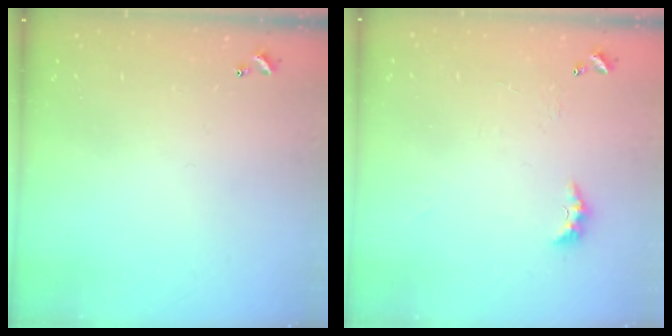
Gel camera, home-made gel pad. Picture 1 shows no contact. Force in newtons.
{"total": 3.0, "press": 2.9, "slide": 0.7}